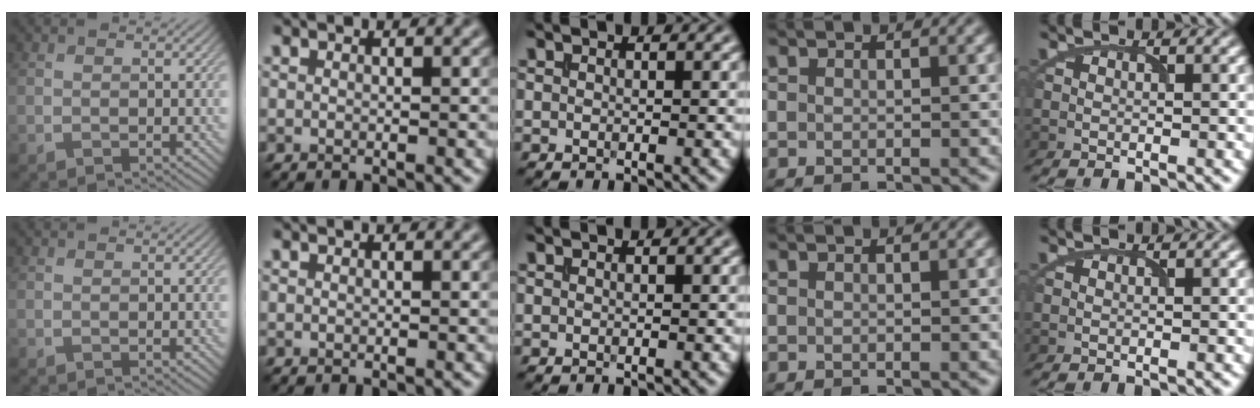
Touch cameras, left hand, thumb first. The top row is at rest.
{}